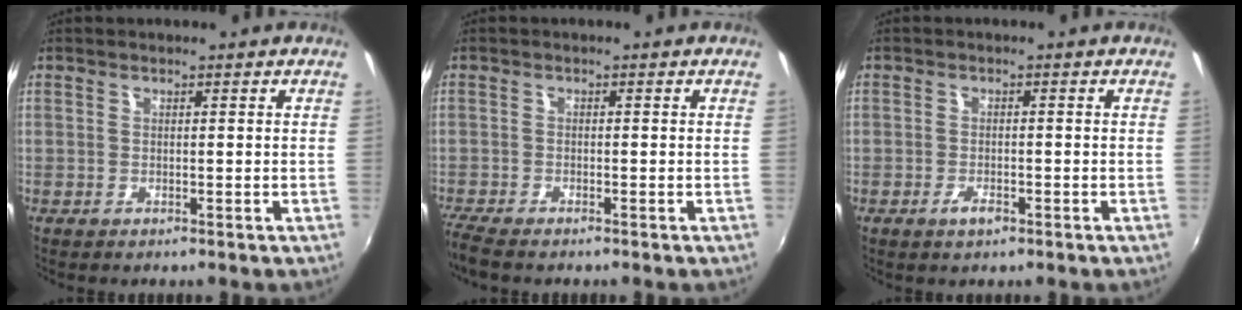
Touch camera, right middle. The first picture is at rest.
{"total": 4.6, "force": [-4.0, 0.7, 2.2], "torque": [-0.063, -0.021, -0.076]}
{"total": 2.4, "force": [-1.5, 1.1, 1.5], "torque": [-0.032, -0.004, -0.028]}